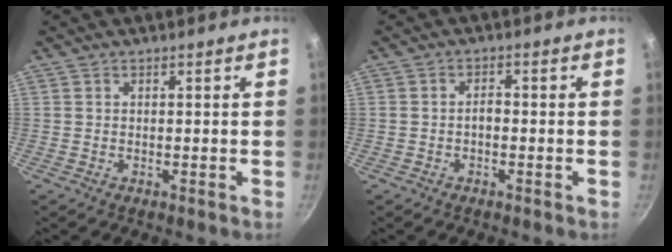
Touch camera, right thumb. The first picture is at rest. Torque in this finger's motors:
{"motor_torque": [0.22, 0.04, 0.33, 0.23, -0.01]}